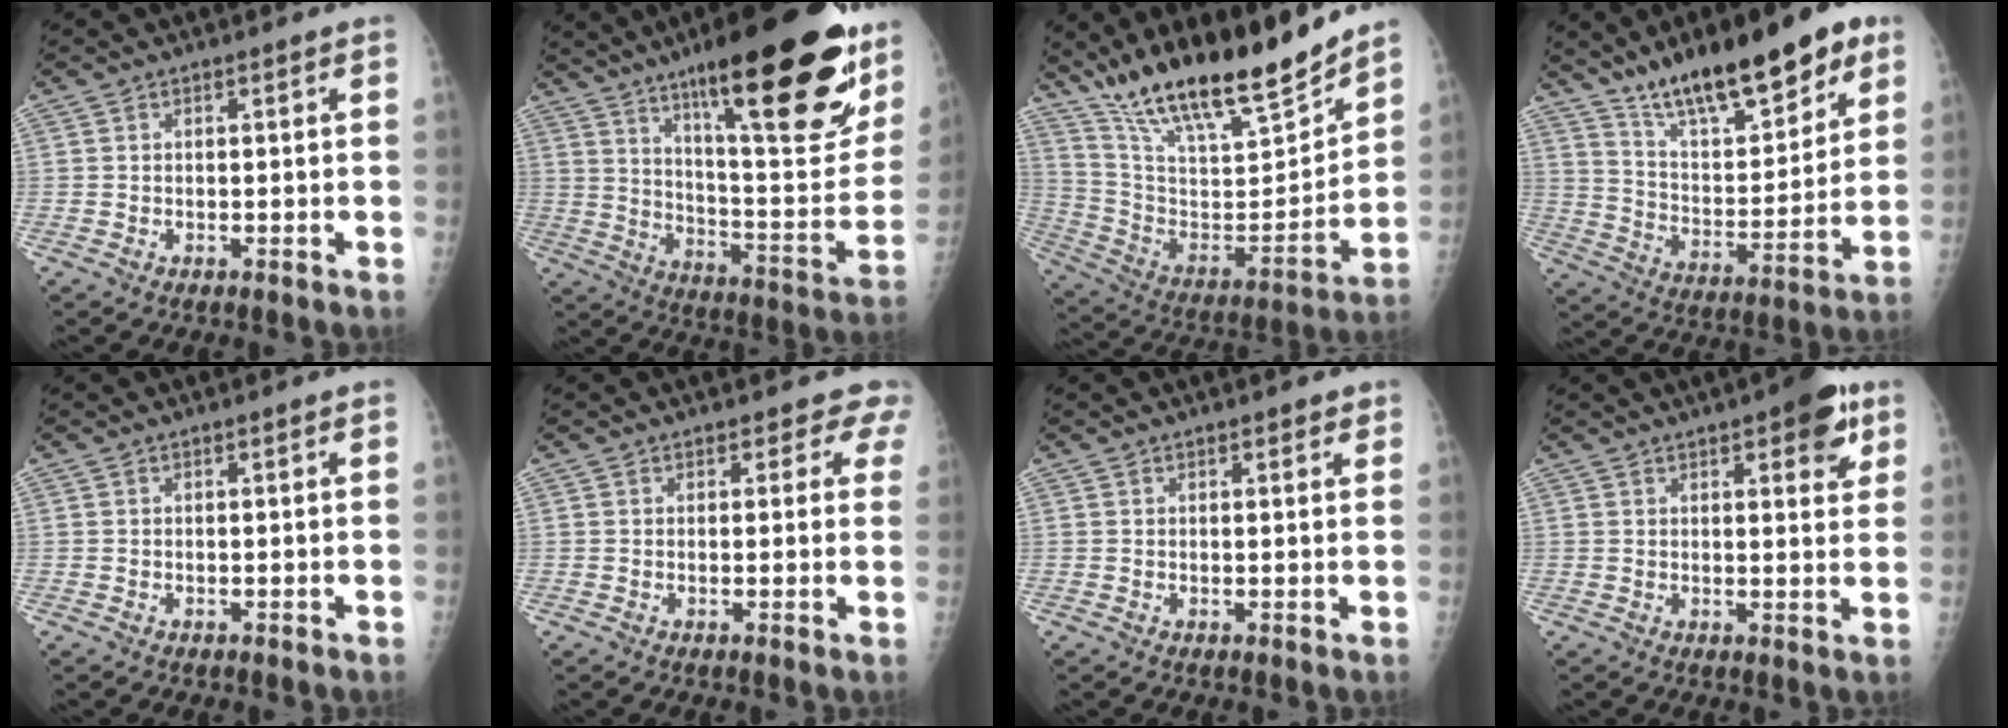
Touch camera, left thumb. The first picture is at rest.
{"total": 30.7, "force": [17.5, 7.5, 24.1], "torque": [-0.308, -0.062, 0.271]}
{"total": 25.0, "force": [19.8, 5.6, 14.1], "torque": [-0.210, -0.089, 0.343]}
{"total": 21.5, "force": [14.4, 6.9, 14.4], "torque": [-0.189, -0.063, 0.241]}
{"total": 0.0}
{"total": 3.5, "force": [3.0, 1.9, -0.1], "torque": [0.038, -0.015, 0.010]}
{"total": 1.9, "force": [1.3, 1.0, 1.0], "torque": [0.007, -0.004, 0.011]}
{"total": 7.9, "force": [4.2, 2.9, 6.1], "torque": [-0.055, -0.014, 0.048]}